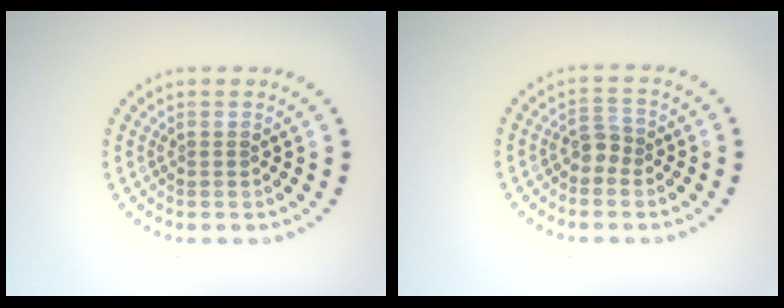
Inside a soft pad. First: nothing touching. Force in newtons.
{"total": 1.6, "press": 1.4, "slide": 0.7}